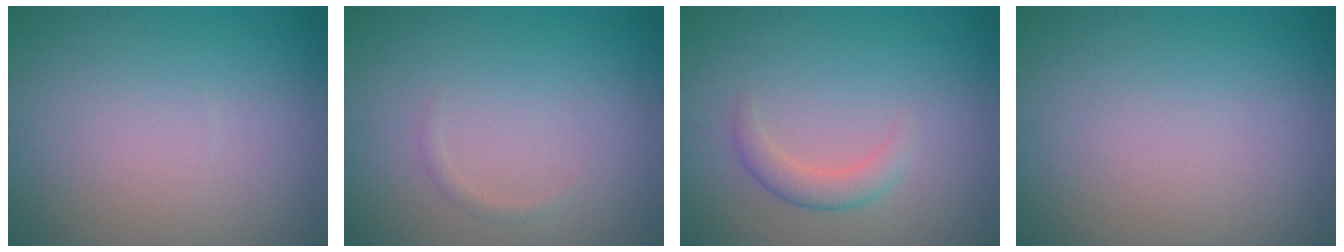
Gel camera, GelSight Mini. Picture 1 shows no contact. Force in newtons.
{"total": 0.7, "press": 0.7, "slide": 0.0}
{"total": 2.0, "press": 2.0, "slide": 0.1}
{"total": 0.0}